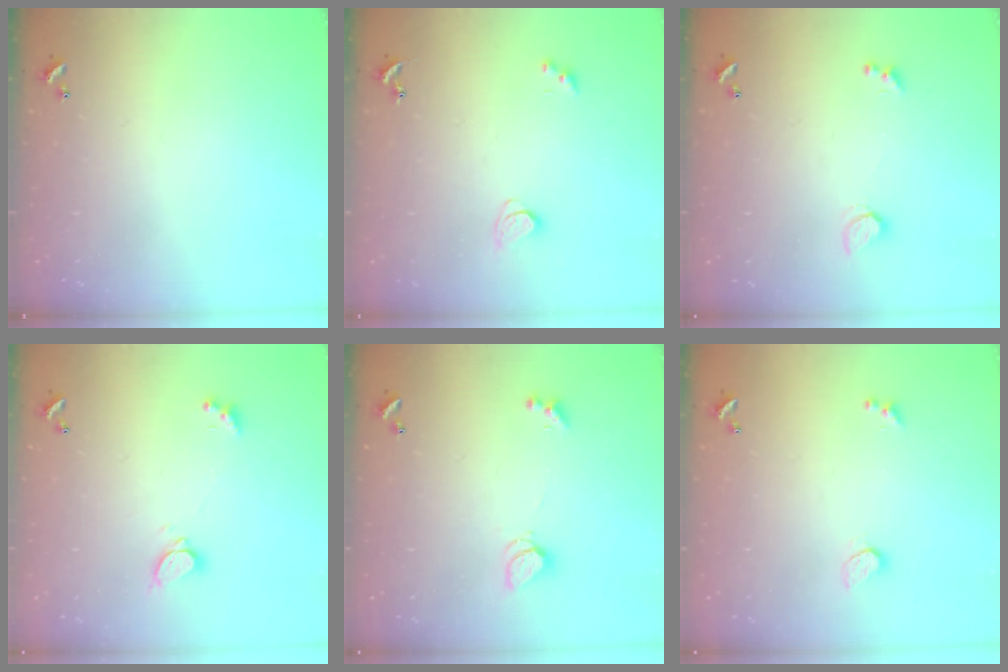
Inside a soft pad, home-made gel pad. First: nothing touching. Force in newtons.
{"total": 2.1, "press": 2.1, "slide": 0.4}
{"total": 1.3, "press": 1.2, "slide": 0.4}
{"total": 2.3, "press": 2.2, "slide": 0.7}
{"total": 2.0, "press": 1.9, "slide": 0.5}
{"total": 0.9, "press": 0.8, "slide": 0.4}